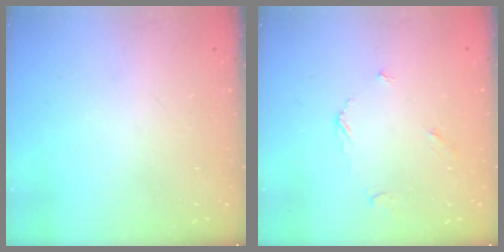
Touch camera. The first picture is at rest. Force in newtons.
{"total": 3.6, "press": 3.6, "slide": 0.4}